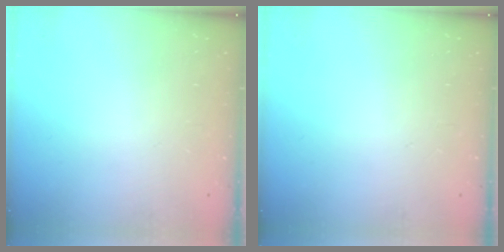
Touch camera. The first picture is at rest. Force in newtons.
{"total": 0.0}